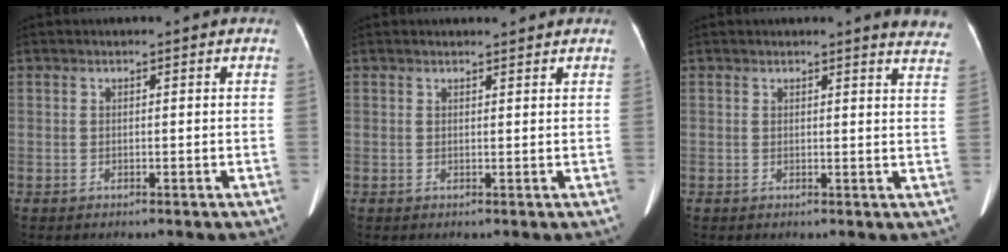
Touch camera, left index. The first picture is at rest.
{"total": 1.9, "force": [1.8, 0.2, 0.4], "torque": [-0.009, 0.001, 0.025]}
{"total": 6.7, "force": [6.5, 0.3, 1.5], "torque": [0.001, -0.038, 0.037]}